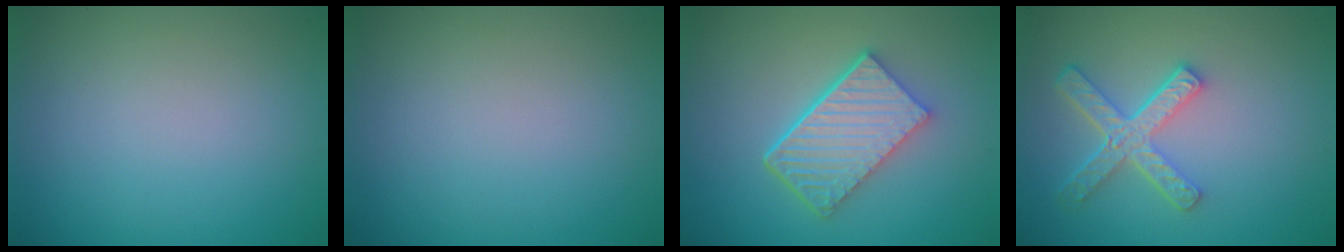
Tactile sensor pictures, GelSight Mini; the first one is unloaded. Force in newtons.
{"total": 0.0}
{"total": 6.1, "press": 4.4, "slide": 4.2}
{"total": 4.7, "press": 3.5, "slide": 3.0}